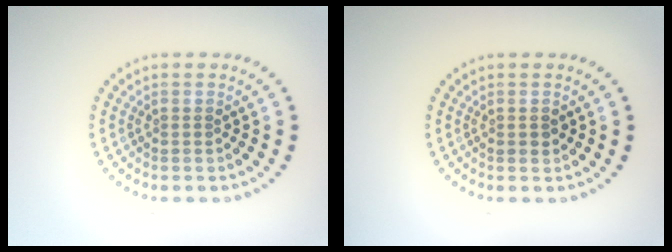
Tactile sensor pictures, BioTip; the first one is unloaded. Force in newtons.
{"total": 0.9, "press": 0.8, "slide": 0.1}